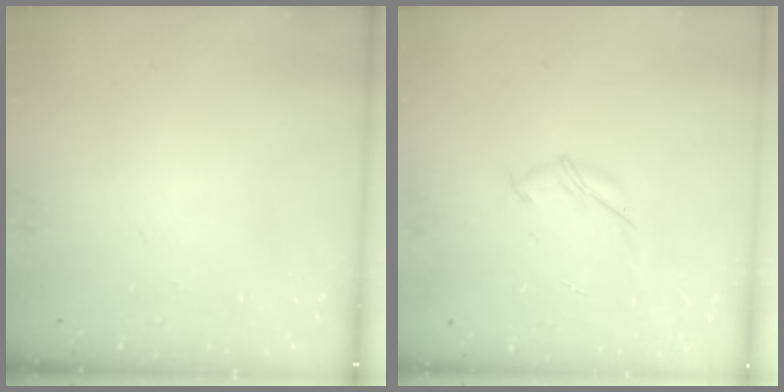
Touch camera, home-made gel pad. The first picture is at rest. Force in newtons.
{"total": 5.4, "press": 5.4, "slide": 1.0}